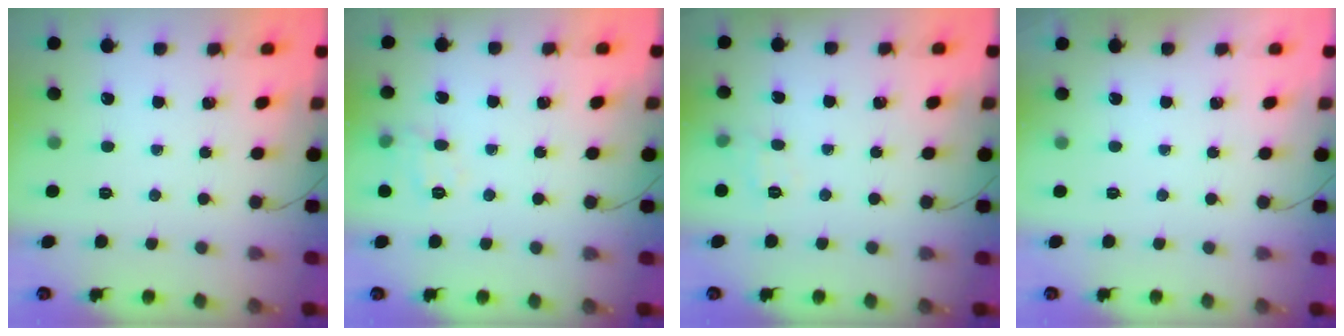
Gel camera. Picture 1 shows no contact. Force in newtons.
{"total": 8.7, "press": 8.6, "slide": 0.7}
{"total": 7.0, "press": 6.8, "slide": 1.7}
{"total": 1.9, "press": 1.9, "slide": 0.3}